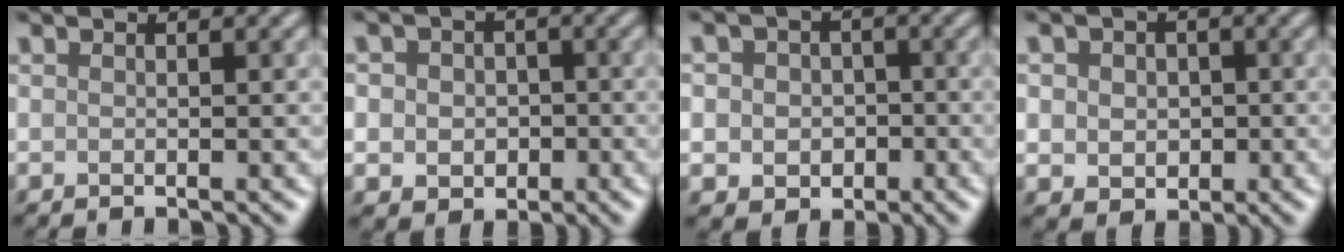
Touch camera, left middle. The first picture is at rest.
{"total": 4.7, "force": [0.0, 4.1, 2.2], "torque": [-0.021, 0.014, -0.019]}
{"total": 4.6, "force": [-0.2, 4.2, 2.0], "torque": [-0.019, 0.013, -0.021]}
{"total": 3.6, "force": [0.2, 3.1, 1.8], "torque": [-0.027, 0.008, -0.011]}